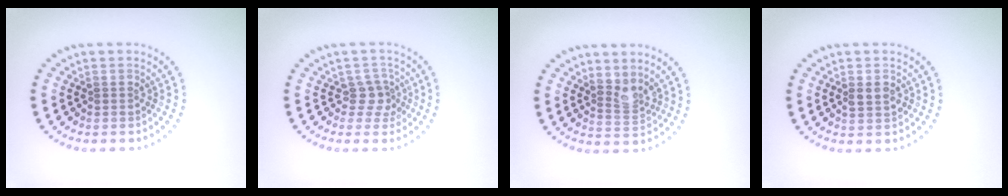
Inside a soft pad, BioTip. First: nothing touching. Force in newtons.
{"total": 2.0, "press": 1.6, "slide": 1.2}
{"total": 2.1, "press": 1.5, "slide": 1.4}
{"total": 1.7, "press": 1.7, "slide": 0.3}